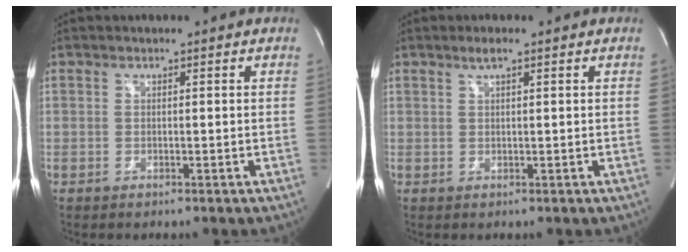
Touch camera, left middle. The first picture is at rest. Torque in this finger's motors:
{"motor_torque": [0.22, -0.12, -0.03, 0.00]}